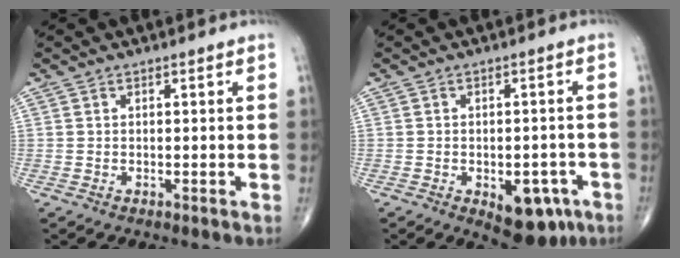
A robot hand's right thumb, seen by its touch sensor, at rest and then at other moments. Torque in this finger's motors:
{"motor_torque": [1.36, 1.21, 0.39, -0.67, 0.06]}